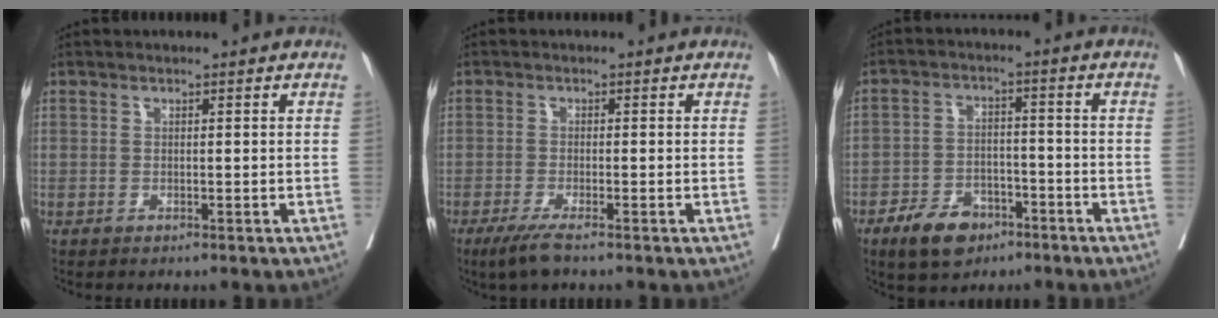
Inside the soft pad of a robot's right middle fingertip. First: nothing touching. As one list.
[{"total": 3.5, "force": [-2.5, 0.2, 2.5], "torque": [-0.053, -0.011, -0.048]}, {"total": 7.3, "force": [-4.7, 4.1, 3.7], "torque": [-0.067, 0.004, -0.077]}]